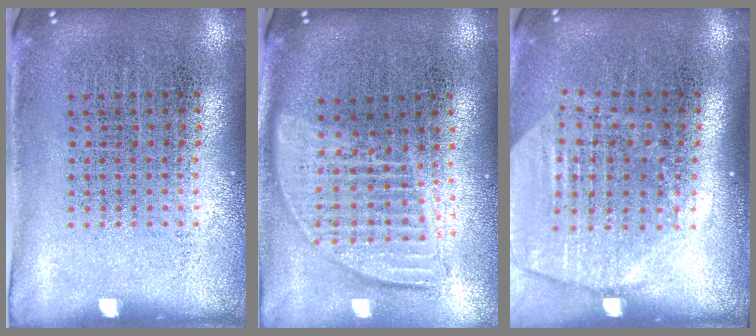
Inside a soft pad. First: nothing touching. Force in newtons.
{"total": 1.8, "press": 1.5, "slide": 1.0}
{"total": 2.0, "press": 1.8, "slide": 1.0}